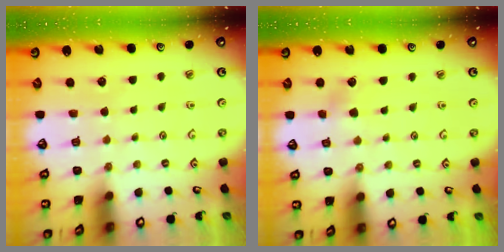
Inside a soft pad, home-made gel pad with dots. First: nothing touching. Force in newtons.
{"total": 3.4, "press": 3.4, "slide": 0.3}